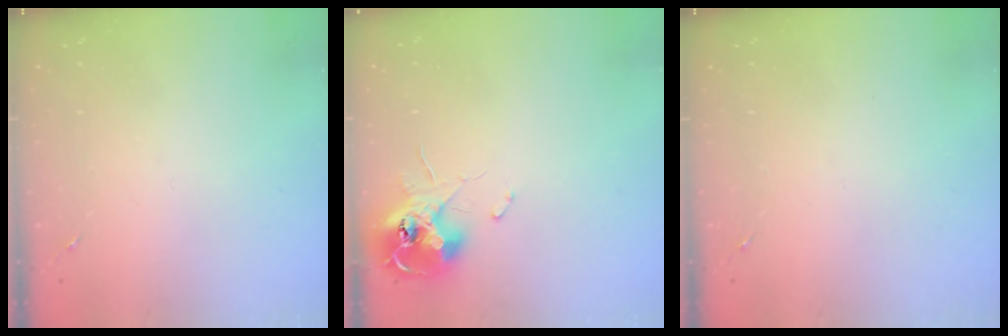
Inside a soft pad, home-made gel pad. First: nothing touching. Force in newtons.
{"total": 11.6, "press": 11.6, "slide": 1.1}
{"total": 0.0}